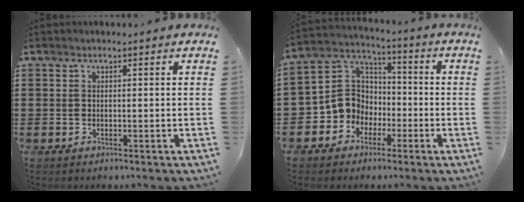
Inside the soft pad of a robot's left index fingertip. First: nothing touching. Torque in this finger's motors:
{"motor_torque": [1.37, 0.77, 0.25, 0.07]}